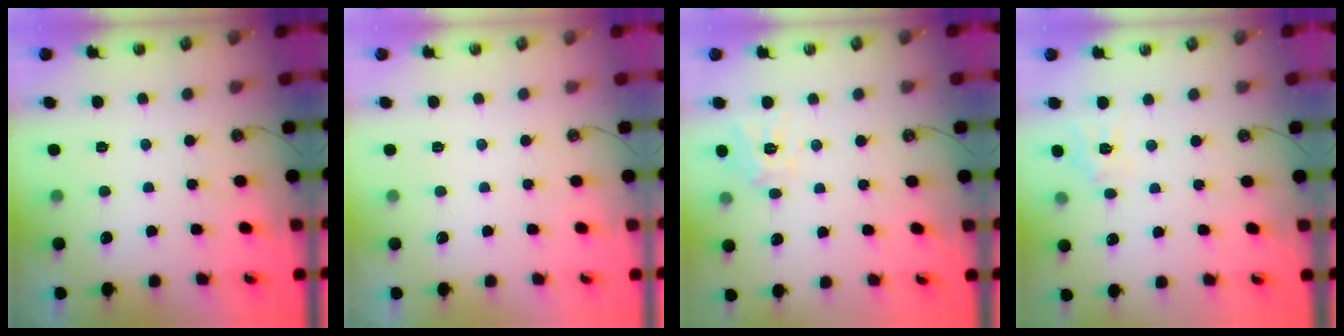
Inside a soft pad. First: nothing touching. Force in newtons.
{"total": 0.0}
{"total": 10.5, "press": 10.5, "slide": 0.7}
{"total": 6.8, "press": 6.8, "slide": 0.5}